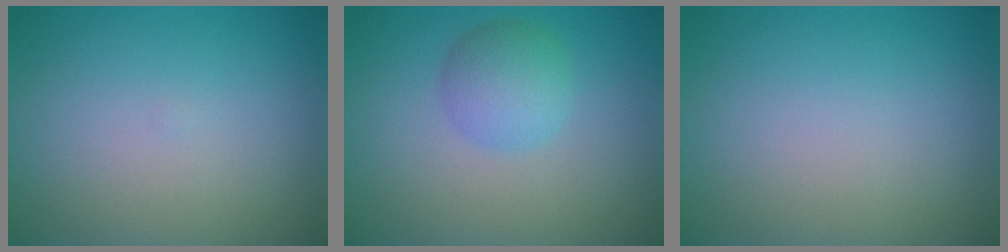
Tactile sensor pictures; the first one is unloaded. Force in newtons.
{"total": 2.6, "press": 2.6, "slide": 0.2}
{"total": 0.0}